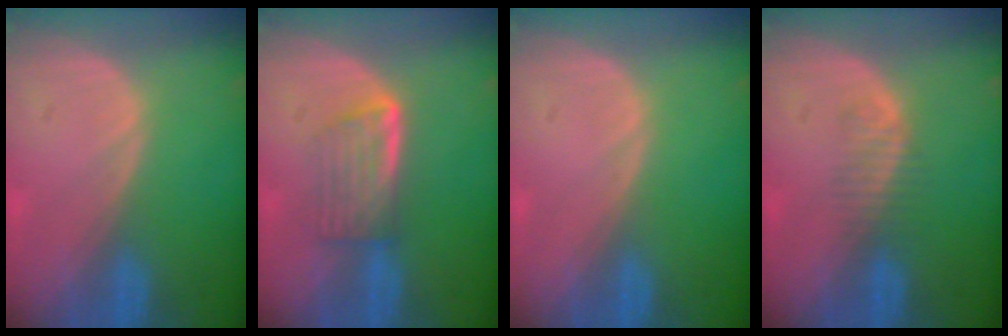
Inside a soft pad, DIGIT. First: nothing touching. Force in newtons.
{"total": 5.9, "press": 5.0, "slide": 3.1}
{"total": 0.0}
{"total": 2.2, "press": 2.0, "slide": 0.9}